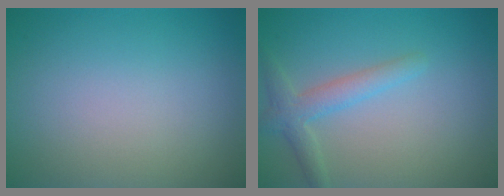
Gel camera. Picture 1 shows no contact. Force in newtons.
{"total": 2.5, "press": 2.5, "slide": 0.1}